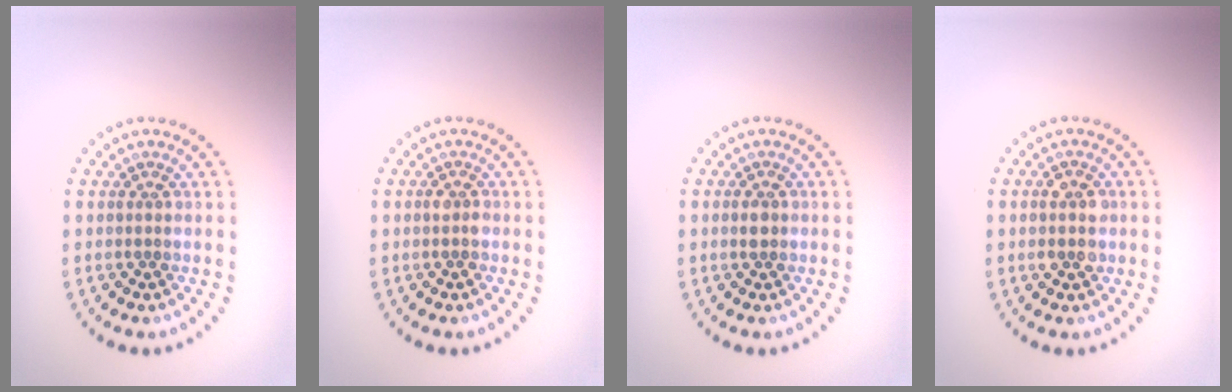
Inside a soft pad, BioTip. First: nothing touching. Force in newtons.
{"total": 1.2, "press": 1.1, "slide": 0.5}
{"total": 1.0, "press": 1.0, "slide": 0.0}
{"total": 2.4, "press": 2.4, "slide": 0.2}